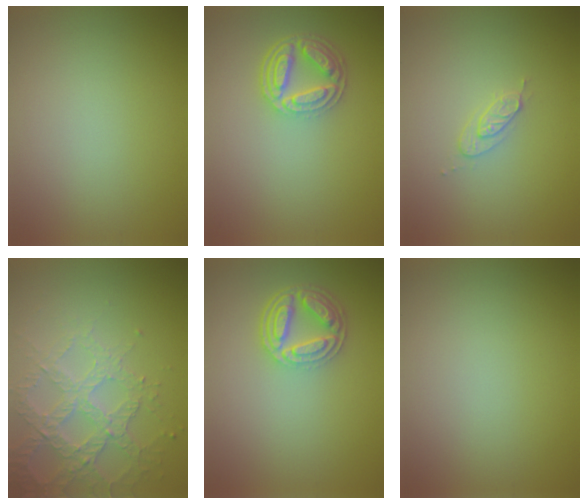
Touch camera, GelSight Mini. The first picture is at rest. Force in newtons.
{"total": 4.6, "press": 3.6, "slide": 2.9}
{"total": 1.7, "press": 1.6, "slide": 0.2}
{"total": 4.1, "press": 4.0, "slide": 0.9}
{"total": 4.6, "press": 3.5, "slide": 3.0}
{"total": 0.0}